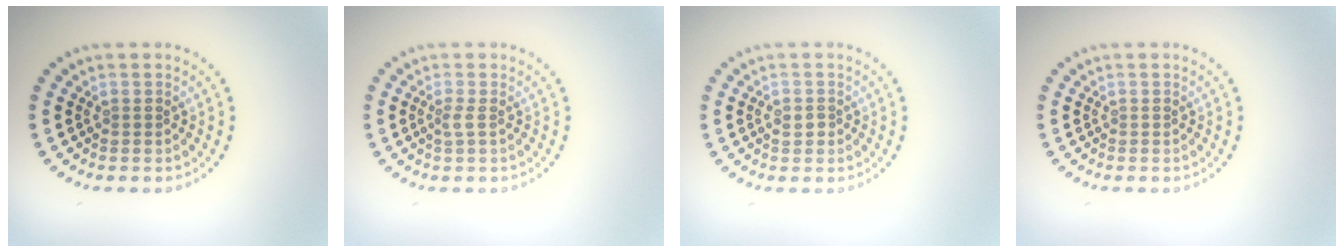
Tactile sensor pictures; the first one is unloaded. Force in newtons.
{"total": 0.9, "press": 0.6, "slide": 0.6}
{"total": 1.2, "press": 1.1, "slide": 0.3}
{"total": 0.0}